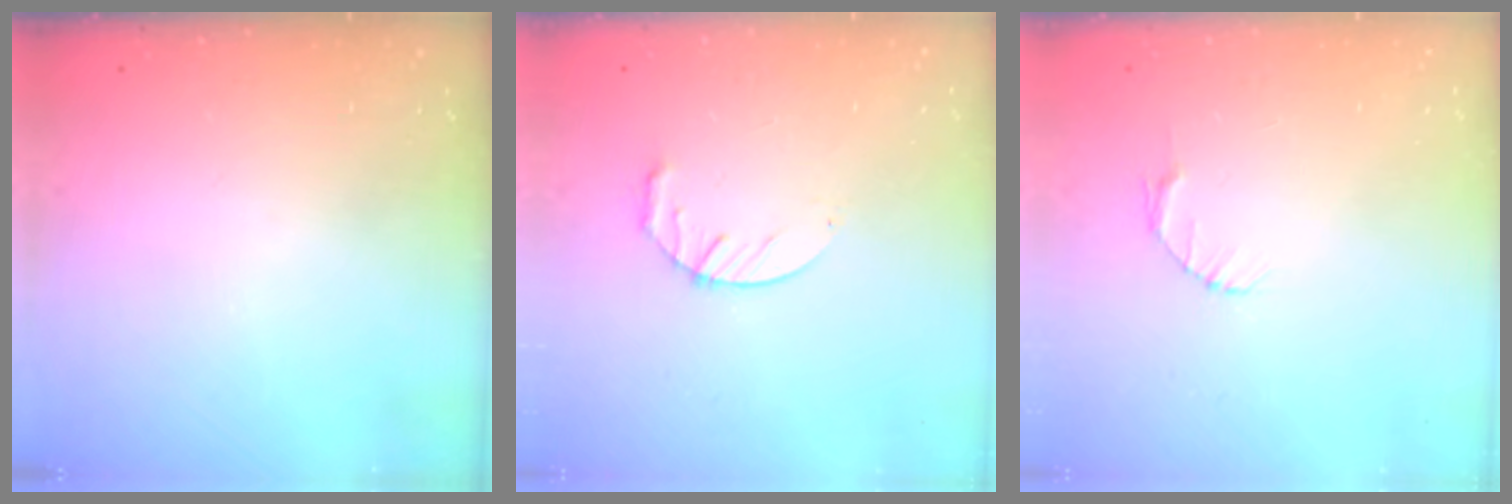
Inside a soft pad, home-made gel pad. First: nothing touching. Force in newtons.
{"total": 6.8, "press": 6.8, "slide": 0.8}
{"total": 2.6, "press": 2.6, "slide": 0.3}